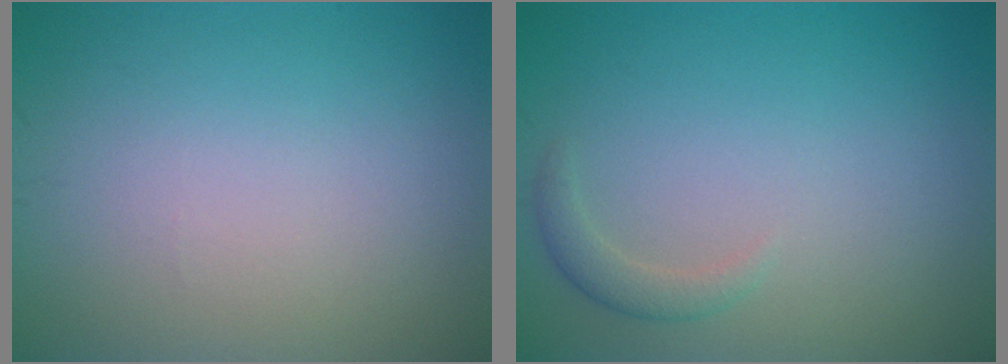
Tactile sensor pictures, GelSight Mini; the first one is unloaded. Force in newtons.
{"total": 1.5, "press": 1.5, "slide": 0.1}